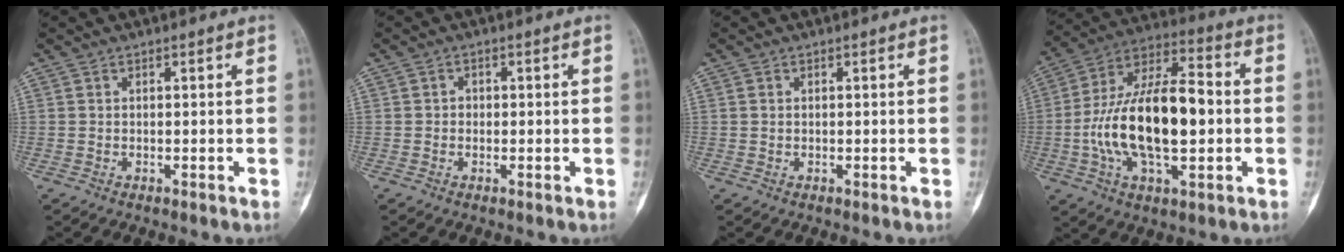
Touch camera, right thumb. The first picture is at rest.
{"total": 1.2, "force": [-0.1, 1.1, 0.5], "torque": [0.000, 0.004, -0.005]}
{"total": 0.7, "force": [0.1, 0.6, 0.3], "torque": [-0.002, 0.002, 0.003]}
{"total": 21.7, "force": [-1.9, 10.2, 19.0], "torque": [-0.337, 0.035, -0.033]}